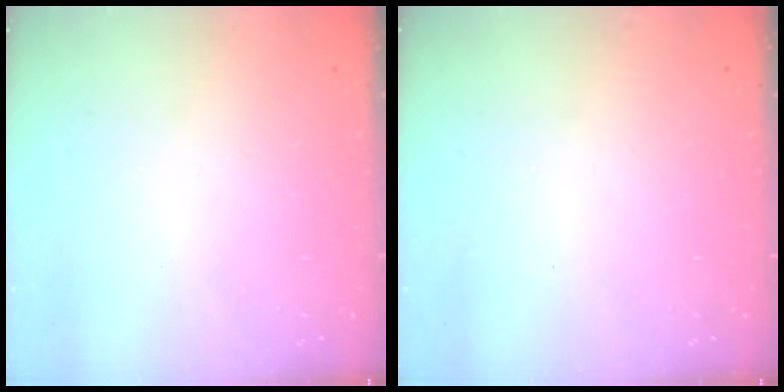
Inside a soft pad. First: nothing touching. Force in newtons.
{"total": 0.0}